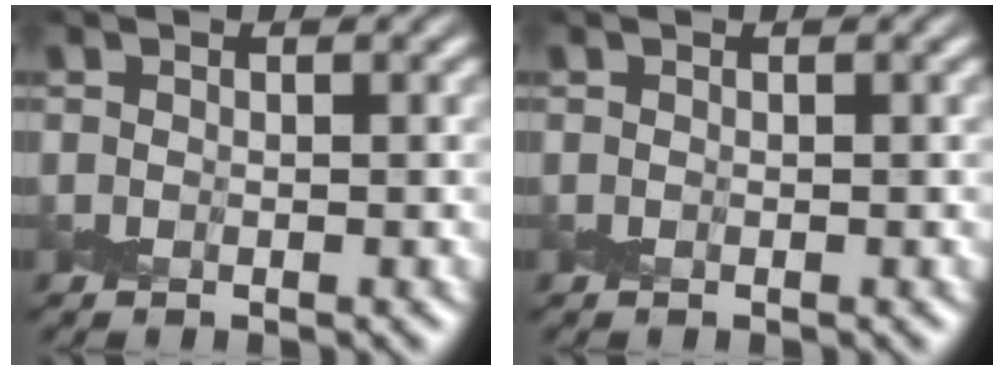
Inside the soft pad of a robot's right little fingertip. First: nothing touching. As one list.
[{"total": 0.0}]